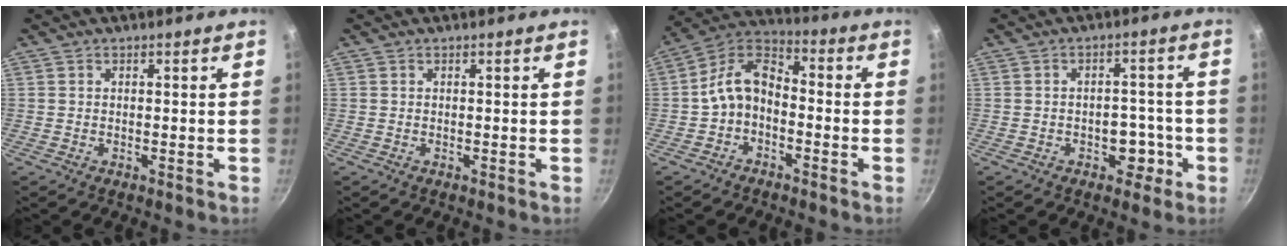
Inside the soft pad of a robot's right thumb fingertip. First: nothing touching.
{"total": 0.0}
{"total": 9.4, "force": [-2.5, 6.4, 6.4], "torque": [-0.103, 0.053, -0.062]}
{"total": 5.3, "force": [-2.0, 3.8, 3.0], "torque": [-0.004, 0.023, -0.022]}